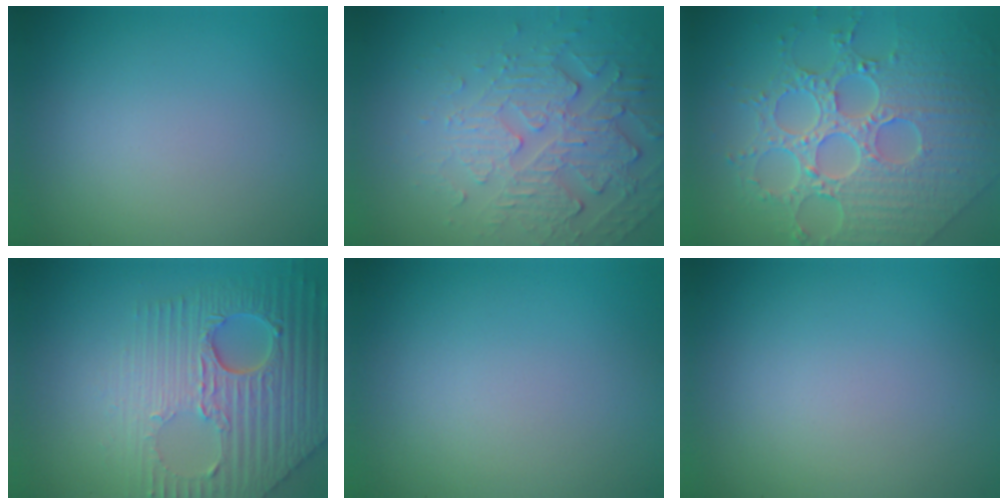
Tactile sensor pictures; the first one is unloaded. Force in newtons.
{"total": 5.3, "press": 3.7, "slide": 3.7}
{"total": 8.8, "press": 6.5, "slide": 5.9}
{"total": 8.7, "press": 6.1, "slide": 6.2}
{"total": 0.0}
{"total": 0.0}